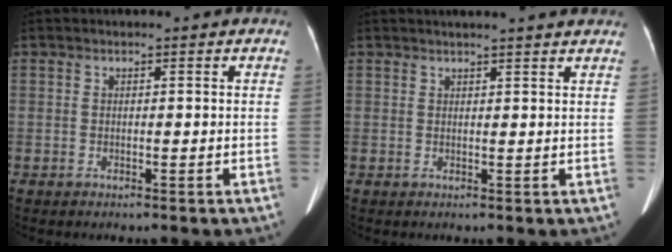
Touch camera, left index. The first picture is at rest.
{"total": 8.9, "force": [8.1, 0.4, 3.6], "torque": [-0.047, 0.021, 0.086]}